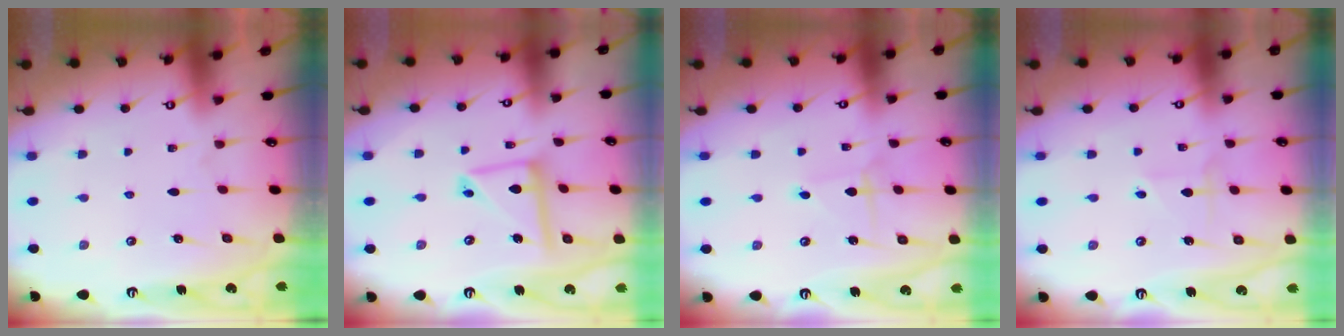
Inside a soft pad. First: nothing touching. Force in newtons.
{"total": 10.5, "press": 10.5, "slide": 0.9}
{"total": 2.2, "press": 2.2, "slide": 0.2}
{"total": 2.8, "press": 2.6, "slide": 0.9}